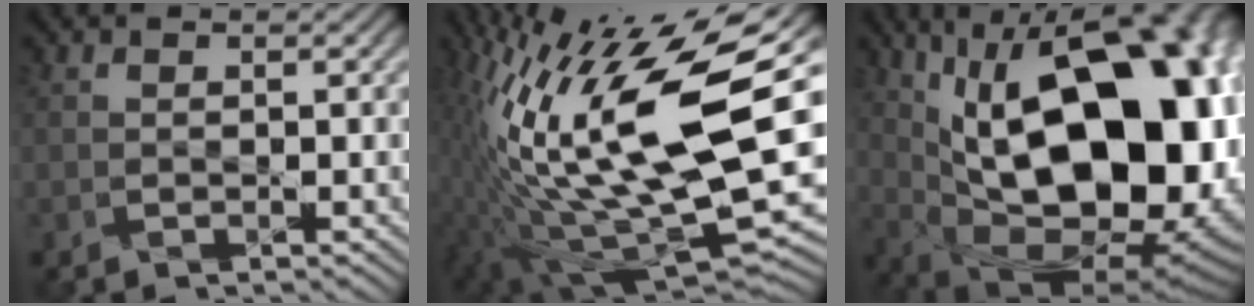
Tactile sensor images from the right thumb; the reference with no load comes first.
{"total": 20.8, "force": [2.6, 8.2, 18.9], "torque": [-0.373, -0.028, 0.058]}
{"total": 24.0, "force": [4.4, 13.7, 19.2], "torque": [-0.299, 0.029, 0.100]}